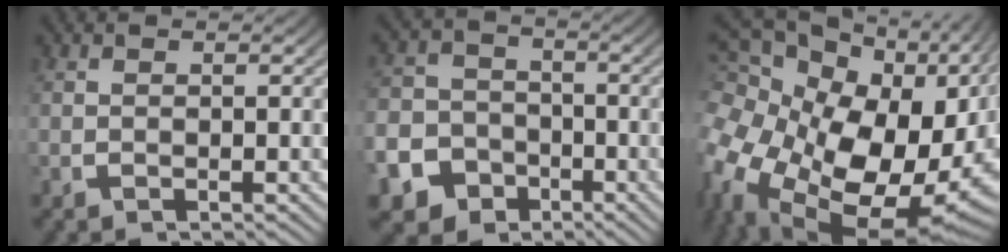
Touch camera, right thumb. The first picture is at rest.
{"total": 12.3, "force": [-7.3, 9.6, 2.3], "torque": [-0.050, -0.050, -0.128]}
{"total": 22.1, "force": [-1.6, 15.3, 15.9], "torque": [-0.318, -0.073, 0.005]}